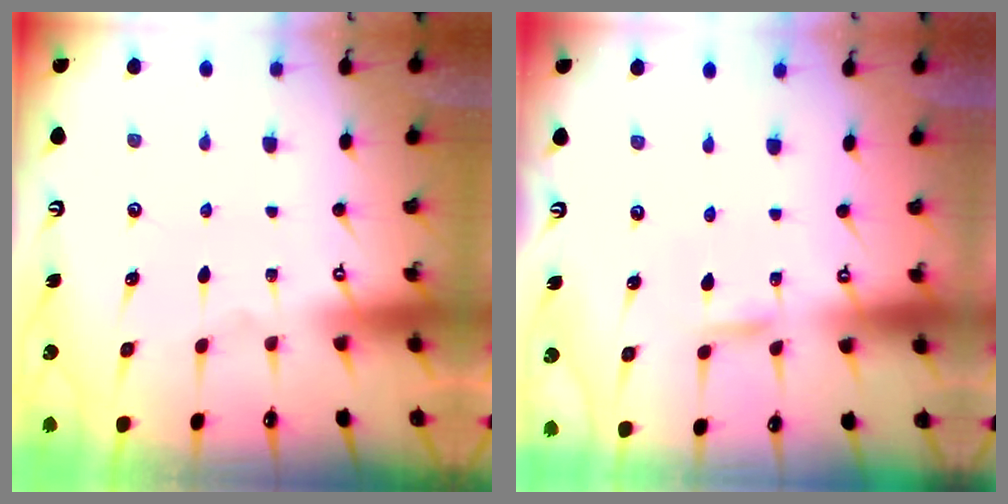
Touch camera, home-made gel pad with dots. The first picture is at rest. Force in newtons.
{"total": 2.4, "press": 2.4, "slide": 0.2}